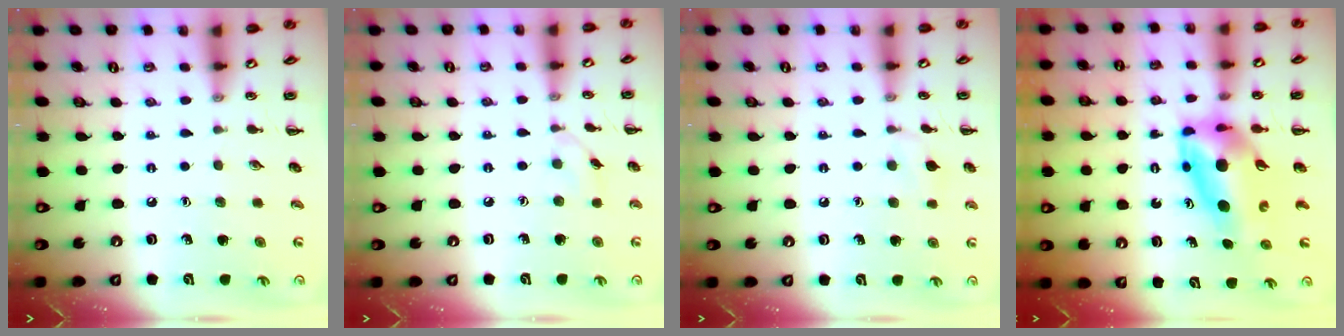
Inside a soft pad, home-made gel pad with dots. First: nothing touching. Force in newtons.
{"total": 3.3, "press": 3.2, "slide": 1.0}
{"total": 6.5, "press": 6.1, "slide": 2.2}
{"total": 8.4, "press": 8.0, "slide": 2.7}